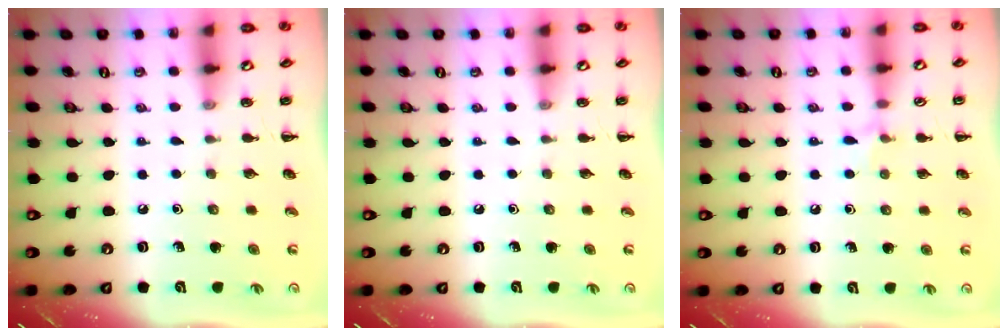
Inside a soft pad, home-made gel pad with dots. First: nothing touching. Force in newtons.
{"total": 0.0}
{"total": 5.2, "press": 4.9, "slide": 1.8}